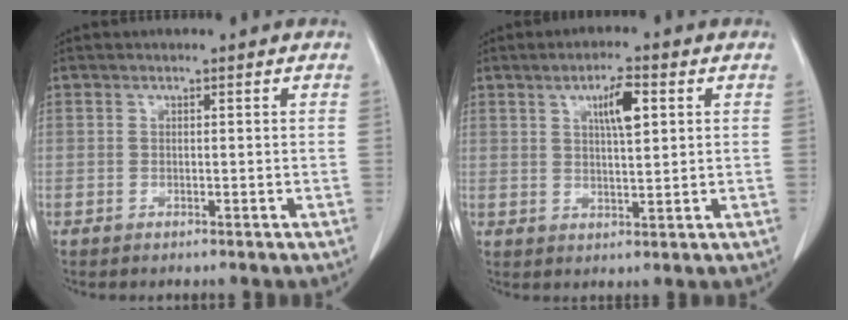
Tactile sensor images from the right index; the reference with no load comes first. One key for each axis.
{"total": 5.3, "fx": 2.0, "fy": 1.1, "fz": 4.8, "tx": -0.084, "ty": 0.003, "tz": 0.035}